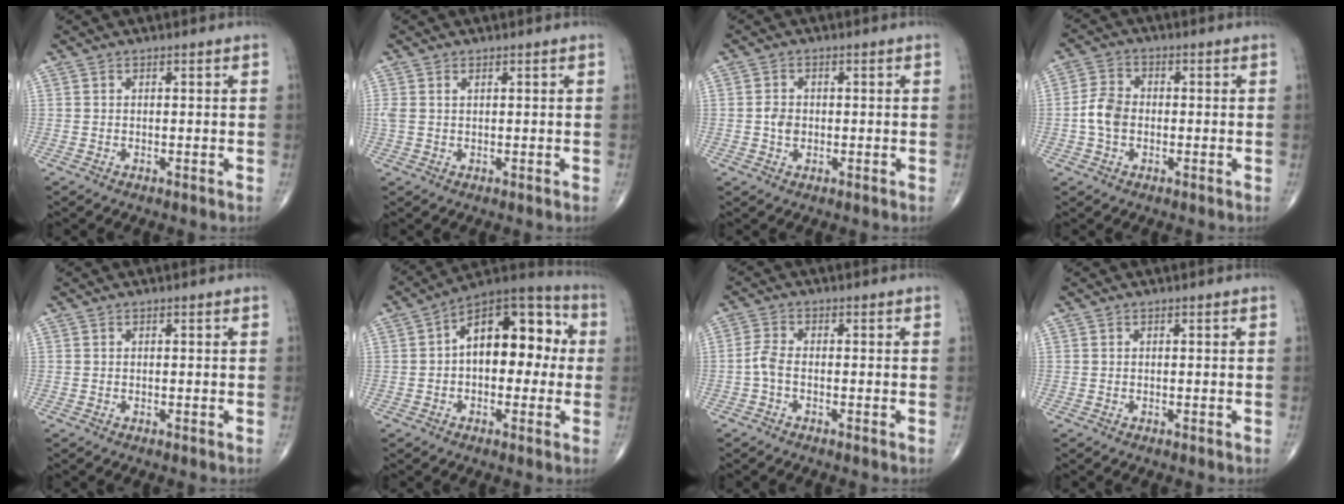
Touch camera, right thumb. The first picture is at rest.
{"total": 2.0, "force": [0.7, 1.1, 1.5], "torque": [-0.050, 0.015, 0.021]}
{"total": 2.6, "force": [-0.2, 2.0, 1.6], "torque": [-0.024, 0.003, -0.005]}
{"total": 5.5, "force": [-0.9, 3.9, 3.7], "torque": [-0.071, 0.015, -0.024]}
{"total": 0.0}
{"total": 16.1, "force": [1.5, 9.3, 13.1], "torque": [-0.160, 0.047, 0.009]}
{"total": 2.6, "force": [-1.0, 1.1, 2.2], "torque": [-0.054, 0.004, -0.026]}
{"total": 0.0}